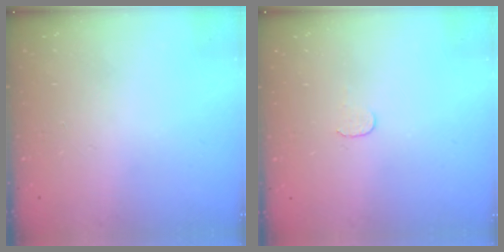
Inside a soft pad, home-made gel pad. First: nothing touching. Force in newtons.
{"total": 3.9, "press": 3.9, "slide": 0.3}